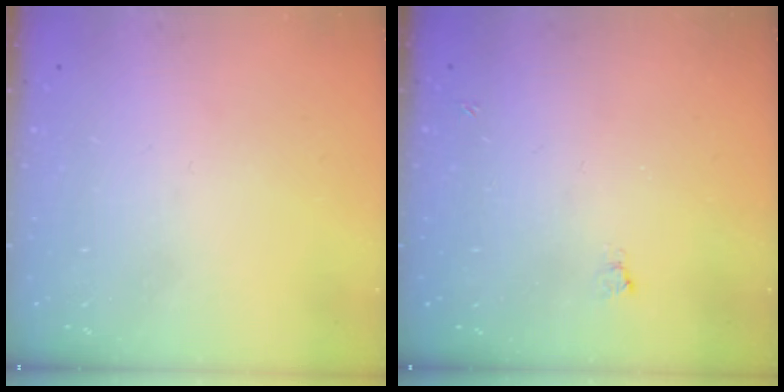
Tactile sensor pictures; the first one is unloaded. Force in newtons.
{"total": 2.6, "press": 2.6, "slide": 0.5}